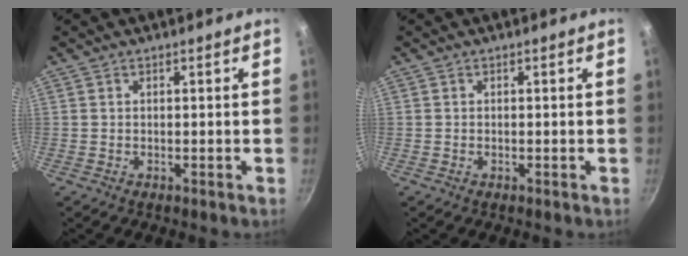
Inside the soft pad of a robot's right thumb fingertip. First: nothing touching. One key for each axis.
{"total": 0.0}